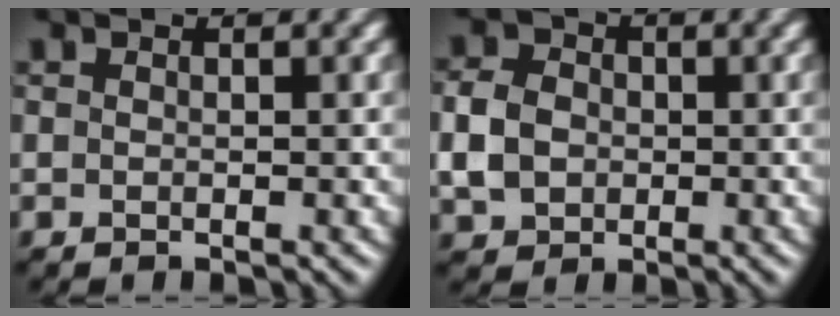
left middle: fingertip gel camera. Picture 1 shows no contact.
{"total": 4.1, "force": [-0.8, 3.4, 2.1], "torque": [-0.053, 0.001, -0.023]}